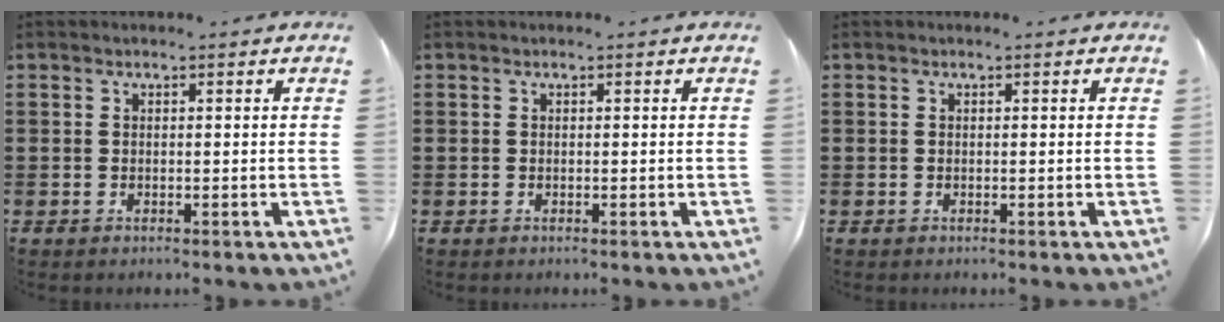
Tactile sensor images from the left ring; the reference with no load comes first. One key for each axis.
{"total": 0.0}
{"total": 0.0}